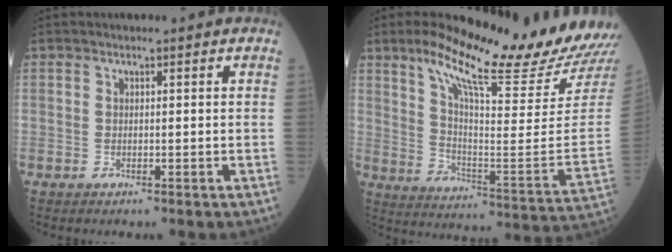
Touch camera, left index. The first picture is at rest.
{"total": 21.3, "force": [18.1, -0.7, 11.2], "torque": [-0.183, -0.070, 0.261]}